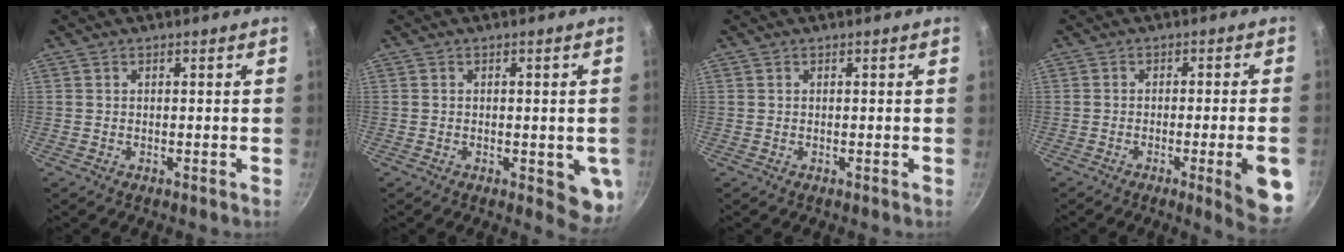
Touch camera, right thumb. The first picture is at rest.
{"total": 6.6, "force": [-1.2, 3.1, 5.7], "torque": [-0.044, -0.005, -0.012]}
{"total": 0.0}
{"total": 9.7, "force": [-3.2, 1.4, 9.0], "torque": [-0.097, 0.011, -0.040]}